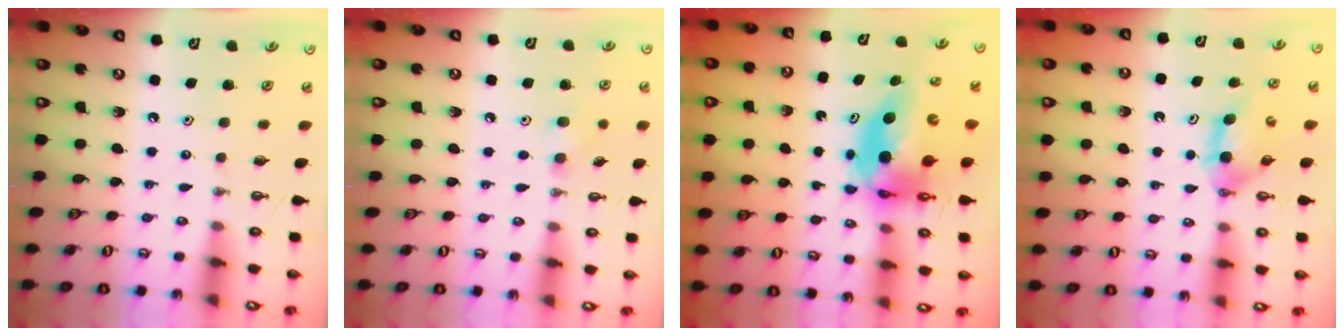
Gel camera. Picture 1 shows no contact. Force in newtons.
{"total": 6.4, "press": 6.3, "slide": 1.0}
{"total": 8.9, "press": 8.9, "slide": 1.0}
{"total": 4.4, "press": 4.3, "slide": 1.1}